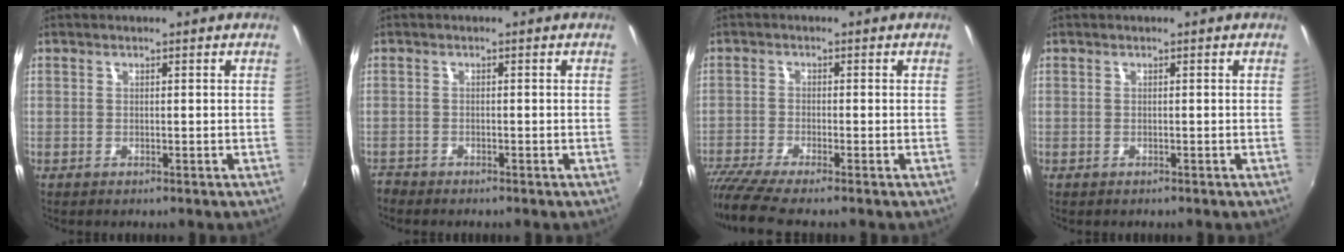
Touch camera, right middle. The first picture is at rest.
{"total": 2.1, "force": [-1.9, 0.7, 0.1], "torque": [-0.010, -0.008, -0.040]}
{"total": 7.1, "force": [-6.2, -0.3, 3.5], "torque": [-0.087, -0.036, -0.112]}
{"total": 0.0}